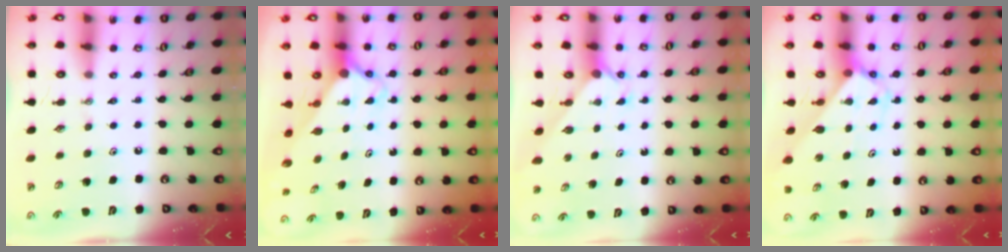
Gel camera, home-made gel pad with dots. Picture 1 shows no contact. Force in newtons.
{"total": 2.7, "press": 2.7, "slide": 0.2}
{"total": 2.1, "press": 2.0, "slide": 0.3}
{"total": 2.7, "press": 2.7, "slide": 0.2}